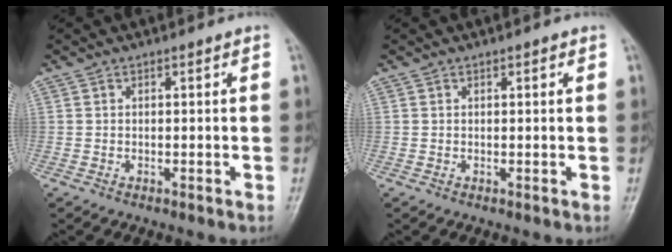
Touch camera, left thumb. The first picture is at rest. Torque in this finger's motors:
{"motor_torque": [-0.23, -0.15, -0.03, -0.02, 0.03]}